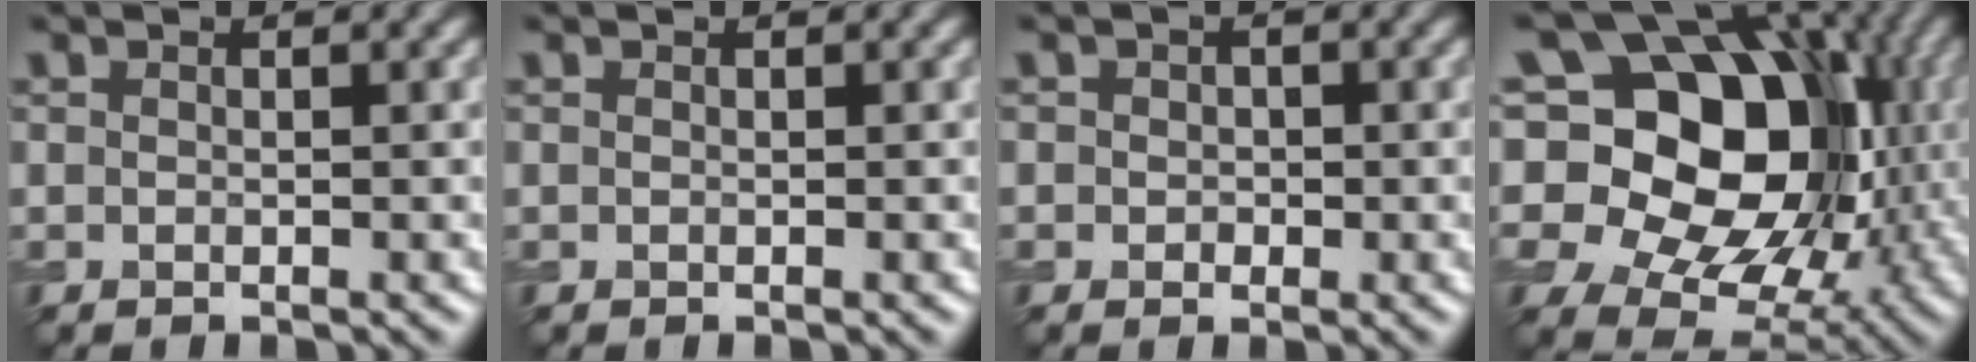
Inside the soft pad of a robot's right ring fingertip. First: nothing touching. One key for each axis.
{"total": 0.0}
{"total": 1.6, "fx": 0.0, "fy": 1.4, "fz": 0.7, "tx": 0.006, "ty": 0.000, "tz": -0.010}
{"total": 20.6, "fx": 3.4, "fy": 15.1, "fz": 13.6, "tx": -0.229, "ty": 0.041, "tz": 0.052}